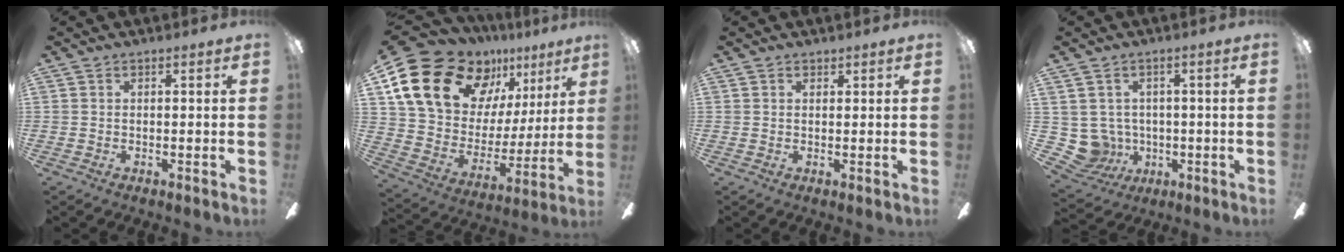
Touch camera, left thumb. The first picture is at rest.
{"total": 23.0, "force": [14.1, 14.0, 11.5], "torque": [-0.212, -0.078, 0.272]}
{"total": 1.0, "force": [0.8, 0.5, 0.2], "torque": [0.004, -0.003, 0.013]}
{"total": 7.1, "force": [0.8, 6.9, 1.3], "torque": [-0.075, -0.014, 0.021]}